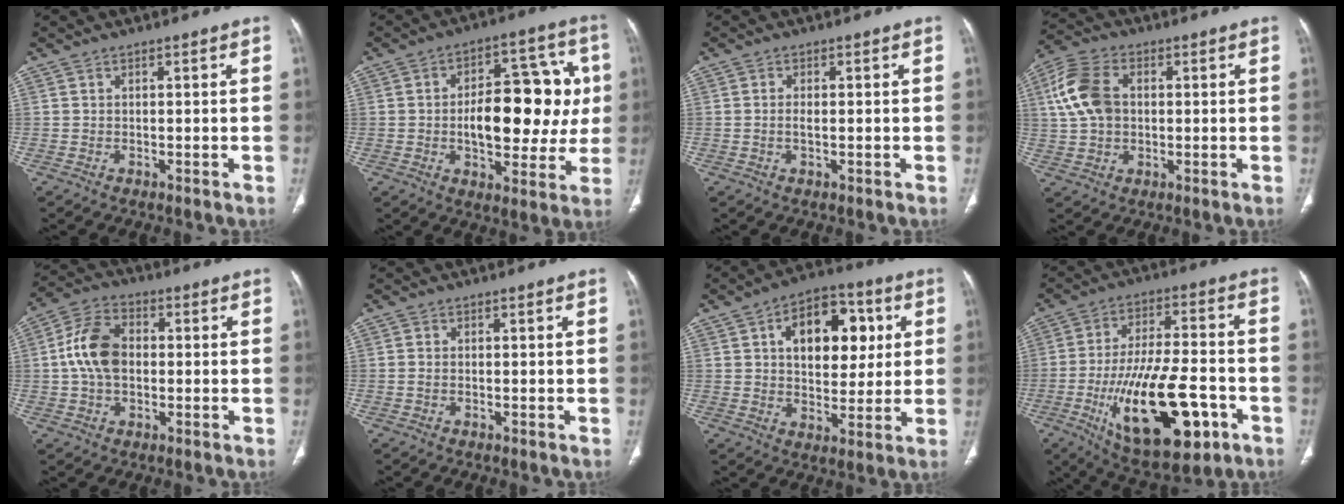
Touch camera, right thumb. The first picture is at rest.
{"total": 19.9, "force": [0.2, 10.5, 16.9], "torque": [-0.196, 0.025, 0.007]}
{"total": 1.6, "force": [-0.2, 0.7, 1.4], "torque": [-0.033, 0.000, -0.004]}
{"total": 10.5, "force": [1.5, 7.2, 7.4], "torque": [-0.150, 0.015, 0.027]}
{"total": 10.4, "force": [0.3, 7.1, 7.7], "torque": [-0.140, 0.022, -0.001]}
{"total": 0.8, "force": [-0.1, 0.5, 0.5], "torque": [-0.009, 0.003, -0.002]}
{"total": 15.6, "force": [4.1, 9.8, 11.5], "torque": [-0.123, 0.006, 0.062]}
{"total": 22.7, "force": [-7.8, 9.5, 19.1], "torque": [-0.325, 0.019, -0.111]}